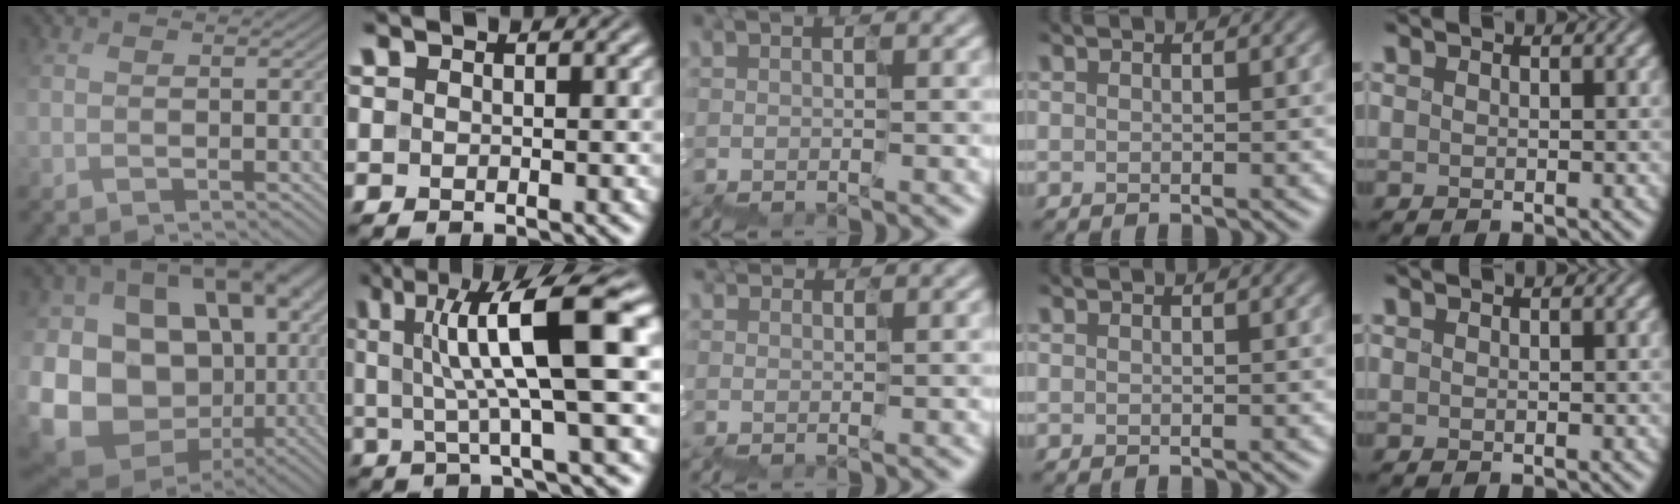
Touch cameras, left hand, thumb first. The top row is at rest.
{"thumb": {"total": 21.6, "force": [0.1, 18.5, 11.2], "torque": [-0.230, -0.007, 0.002]}, "index": {"total": 10.9, "force": [2.4, 2.2, 10.4], "torque": [-0.154, 0.007, 0.038]}, "middle": {"total": 1.0, "force": [1.0, 0.3, 0.0], "torque": [0.001, 0.011, 0.015]}}